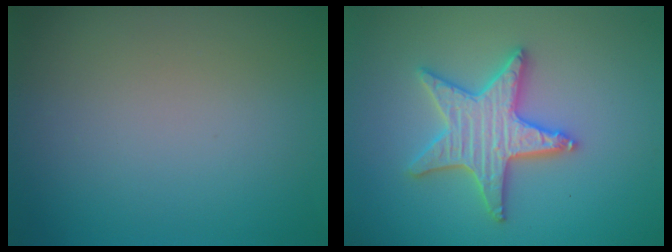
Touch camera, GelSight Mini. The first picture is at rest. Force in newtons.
{"total": 5.2, "press": 5.1, "slide": 1.0}